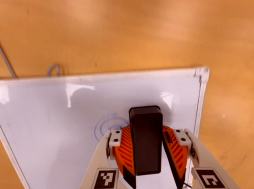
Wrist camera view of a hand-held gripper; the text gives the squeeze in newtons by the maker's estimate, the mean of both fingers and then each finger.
{"total": 10.8, "left": 12.4, "right": 9.2}